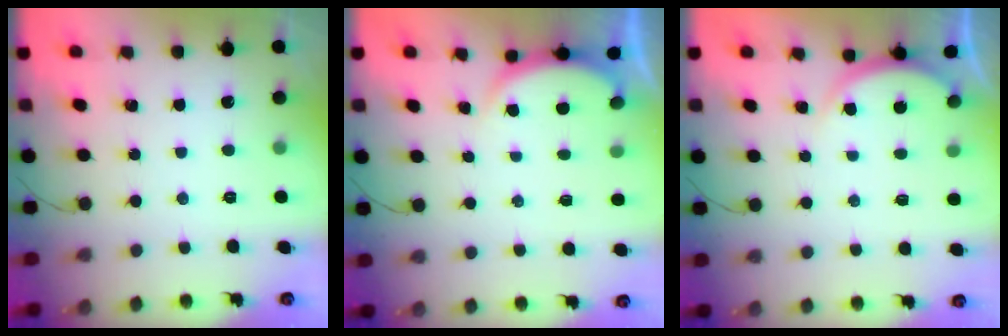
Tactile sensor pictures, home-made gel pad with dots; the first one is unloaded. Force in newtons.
{"total": 2.8, "press": 2.7, "slide": 0.6}
{"total": 3.6, "press": 3.5, "slide": 0.5}